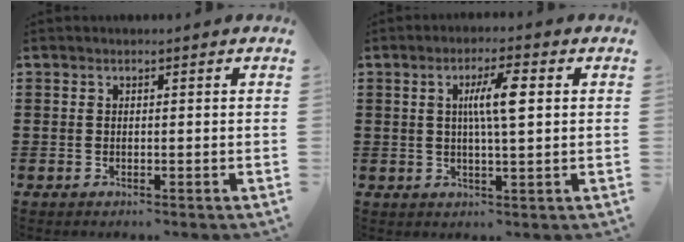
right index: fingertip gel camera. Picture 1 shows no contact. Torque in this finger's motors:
{"motor_torque": [0.40, -0.13, 0.51, 0.12]}